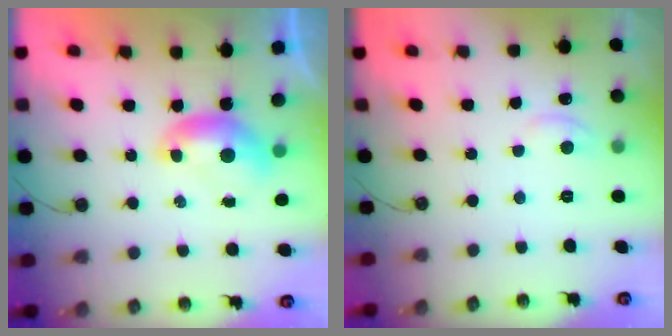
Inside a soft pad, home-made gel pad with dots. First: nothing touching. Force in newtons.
{"total": 1.7, "press": 1.5, "slide": 0.6}